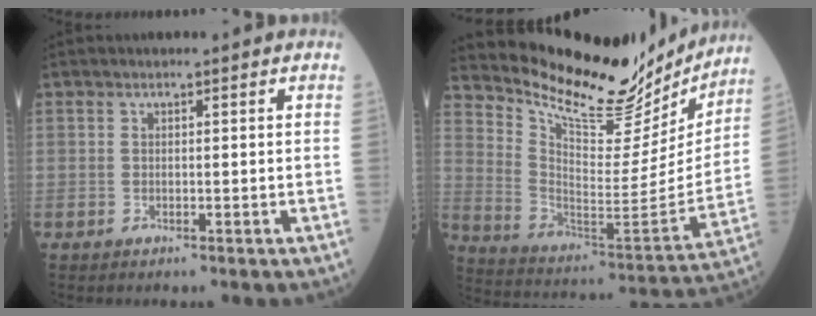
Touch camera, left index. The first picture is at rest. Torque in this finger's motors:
{"motor_torque": [1.07, -1.07, 0.57, 0.10]}